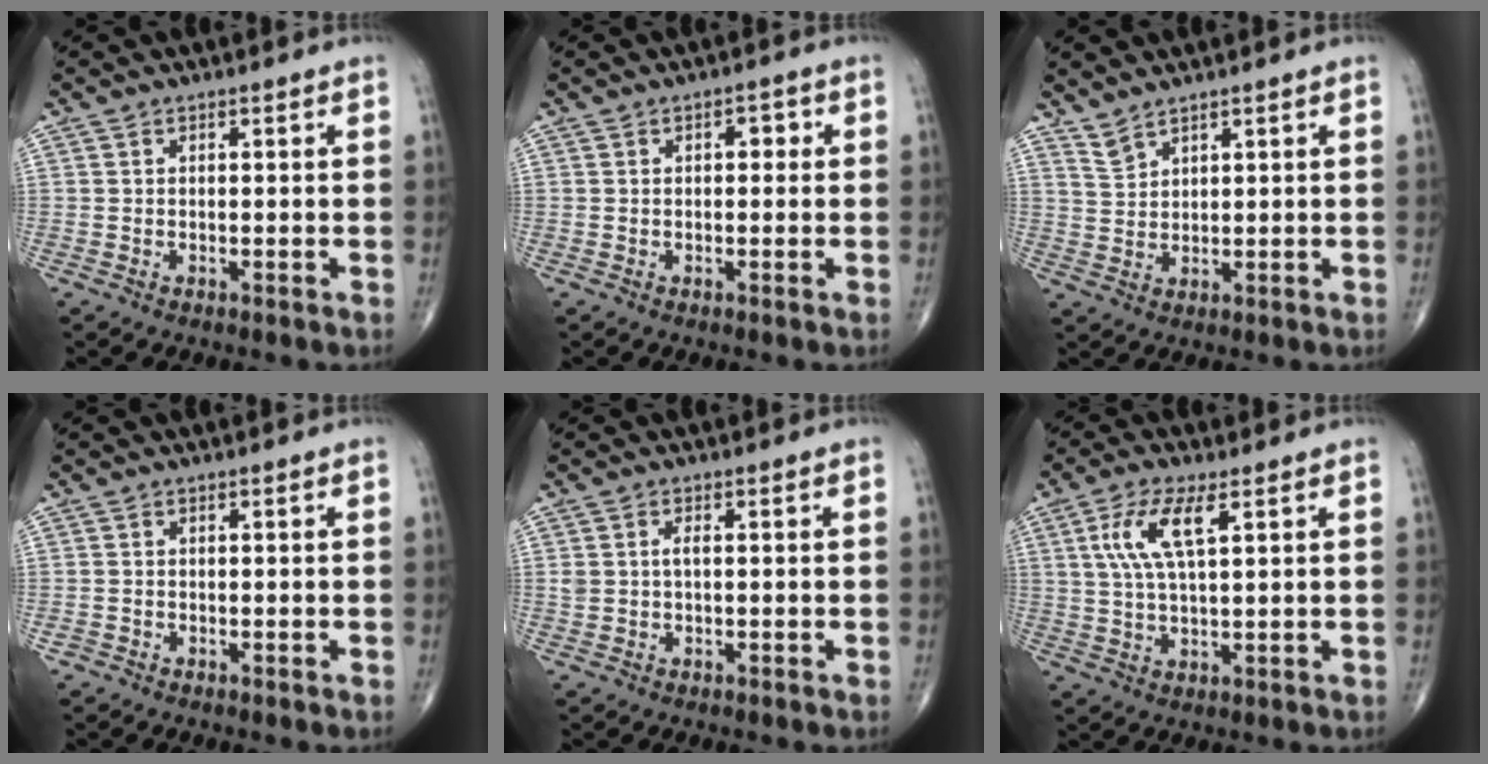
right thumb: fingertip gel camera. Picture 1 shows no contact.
{"total": 2.0, "force": [0.4, 1.2, 1.6], "torque": [-0.012, 0.009, 0.000]}
{"total": 1.0, "force": [0.9, 0.2, 0.1], "torque": [0.003, -0.006, 0.018]}
{"total": 0.7, "force": [-0.4, 0.5, 0.1], "torque": [-0.003, 0.001, -0.009]}
{"total": 2.1, "force": [0.5, 1.0, 1.8], "torque": [-0.040, 0.005, 0.011]}
{"total": 8.3, "force": [3.0, 2.6, 7.3], "torque": [-0.158, -0.003, 0.062]}